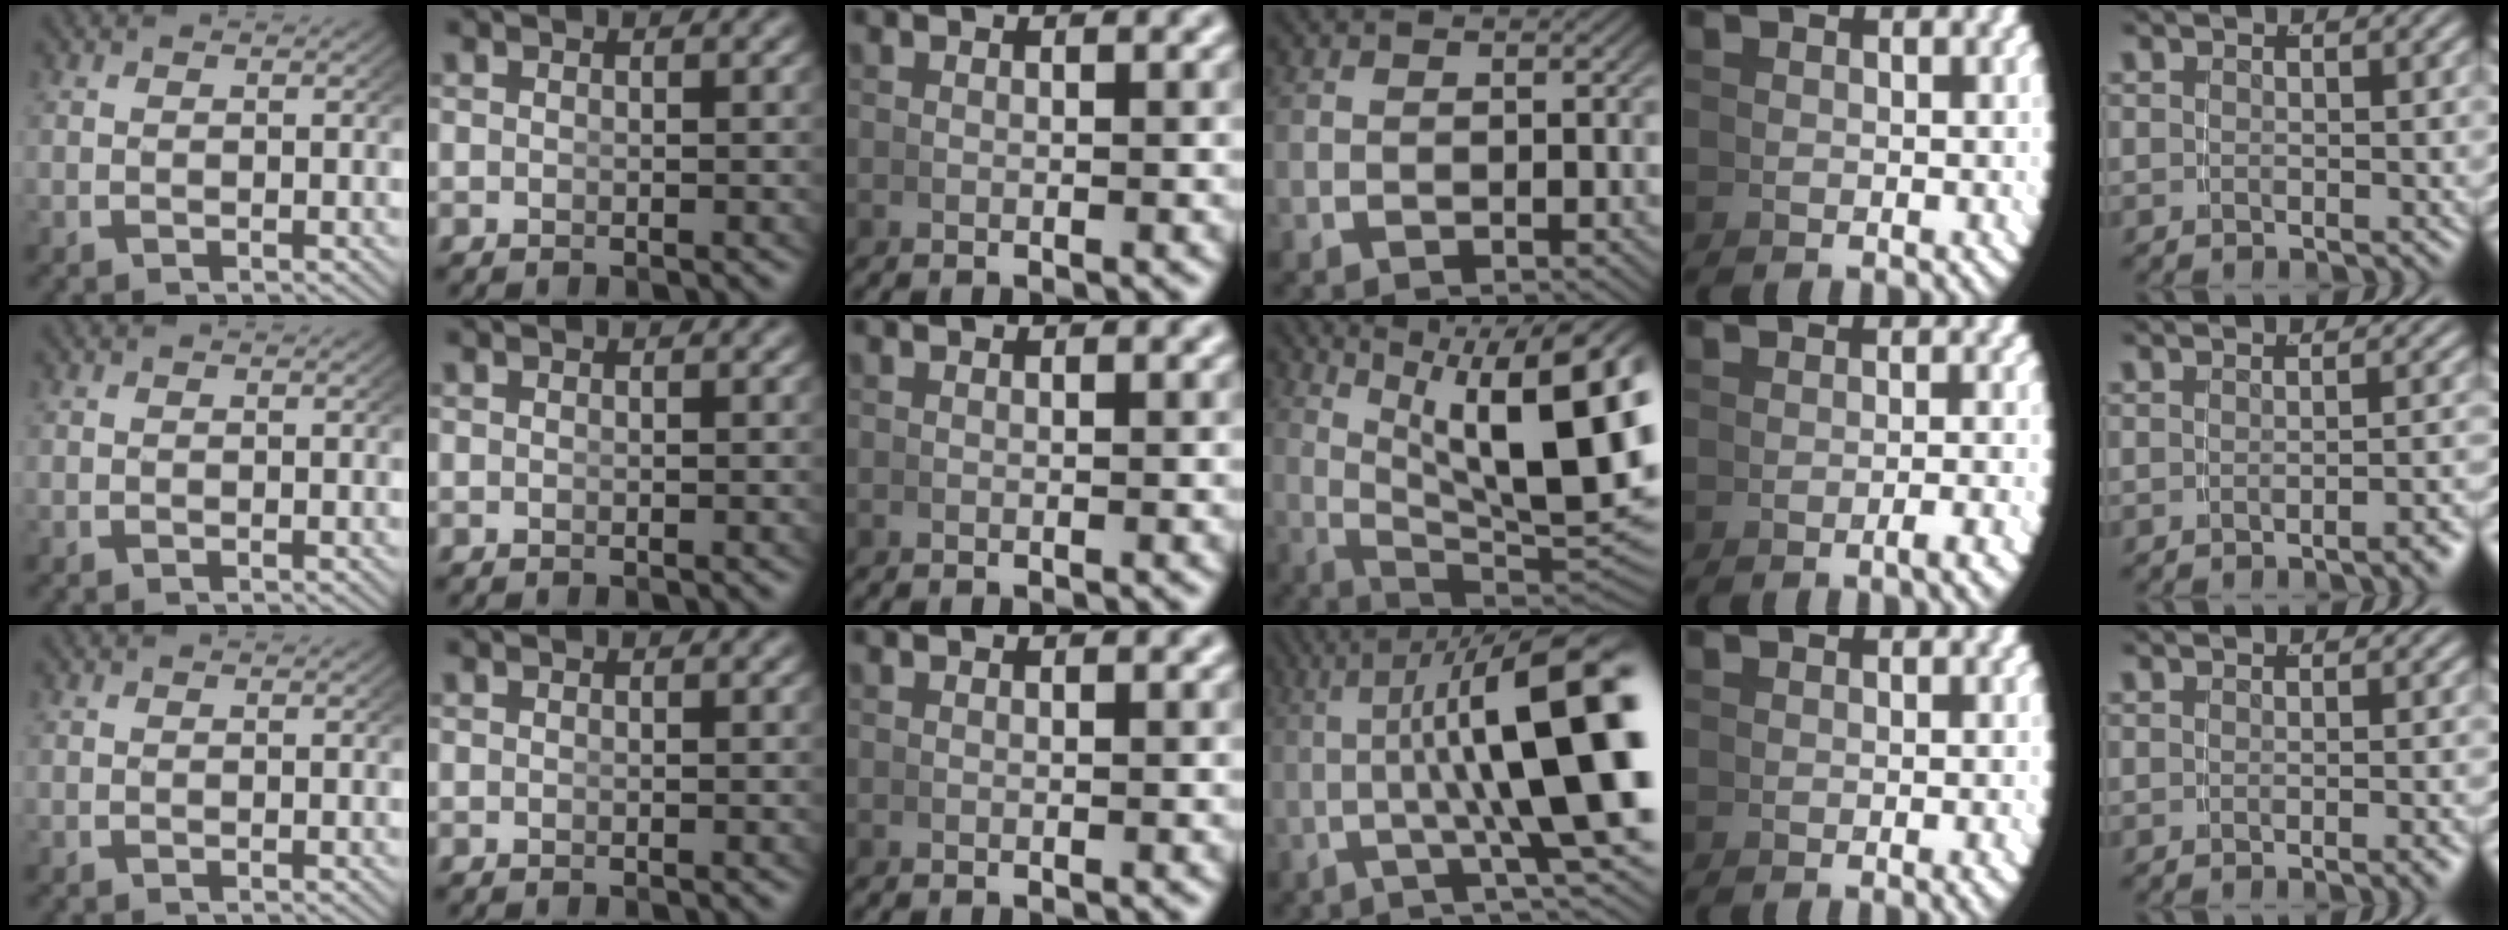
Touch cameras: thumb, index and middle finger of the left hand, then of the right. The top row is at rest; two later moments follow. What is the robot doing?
{"motion": "lift_and_place", "object": "cup"}